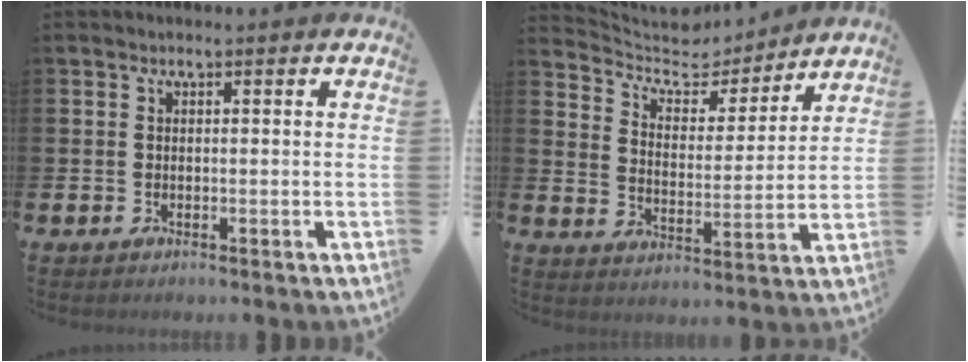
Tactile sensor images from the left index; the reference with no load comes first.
{"total": 6.0, "force": [5.5, 2.2, 1.0], "torque": [-0.051, -0.047, 0.092]}